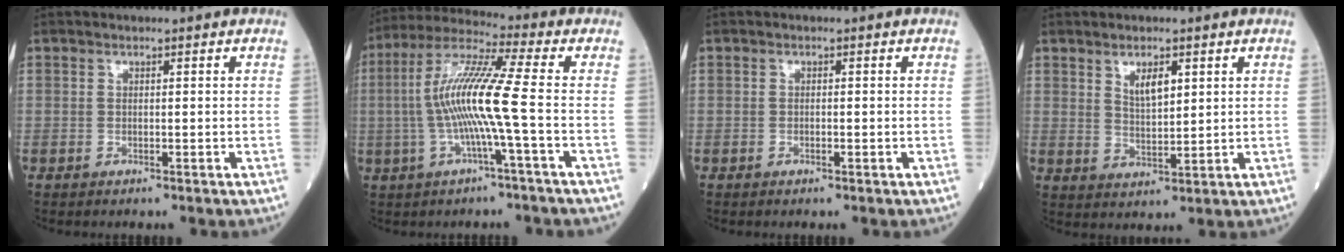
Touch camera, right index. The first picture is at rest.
{"total": 13.0, "force": [-1.3, -0.9, 12.9], "torque": [-0.263, 0.012, -0.035]}
{"total": 0.7, "force": [-0.2, 0.2, 0.6], "torque": [-0.012, -0.002, -0.002]}
{"total": 4.3, "force": [2.1, 1.5, 3.4], "torque": [-0.064, -0.002, 0.042]}